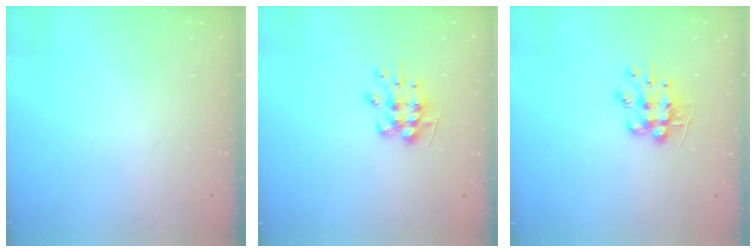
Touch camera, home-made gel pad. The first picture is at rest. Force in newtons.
{"total": 8.4, "press": 8.4, "slide": 0.6}
{"total": 9.4, "press": 9.4, "slide": 0.6}